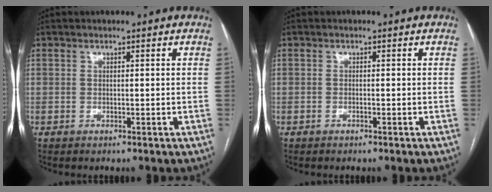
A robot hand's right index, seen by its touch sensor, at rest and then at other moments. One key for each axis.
{"total": 0.0}